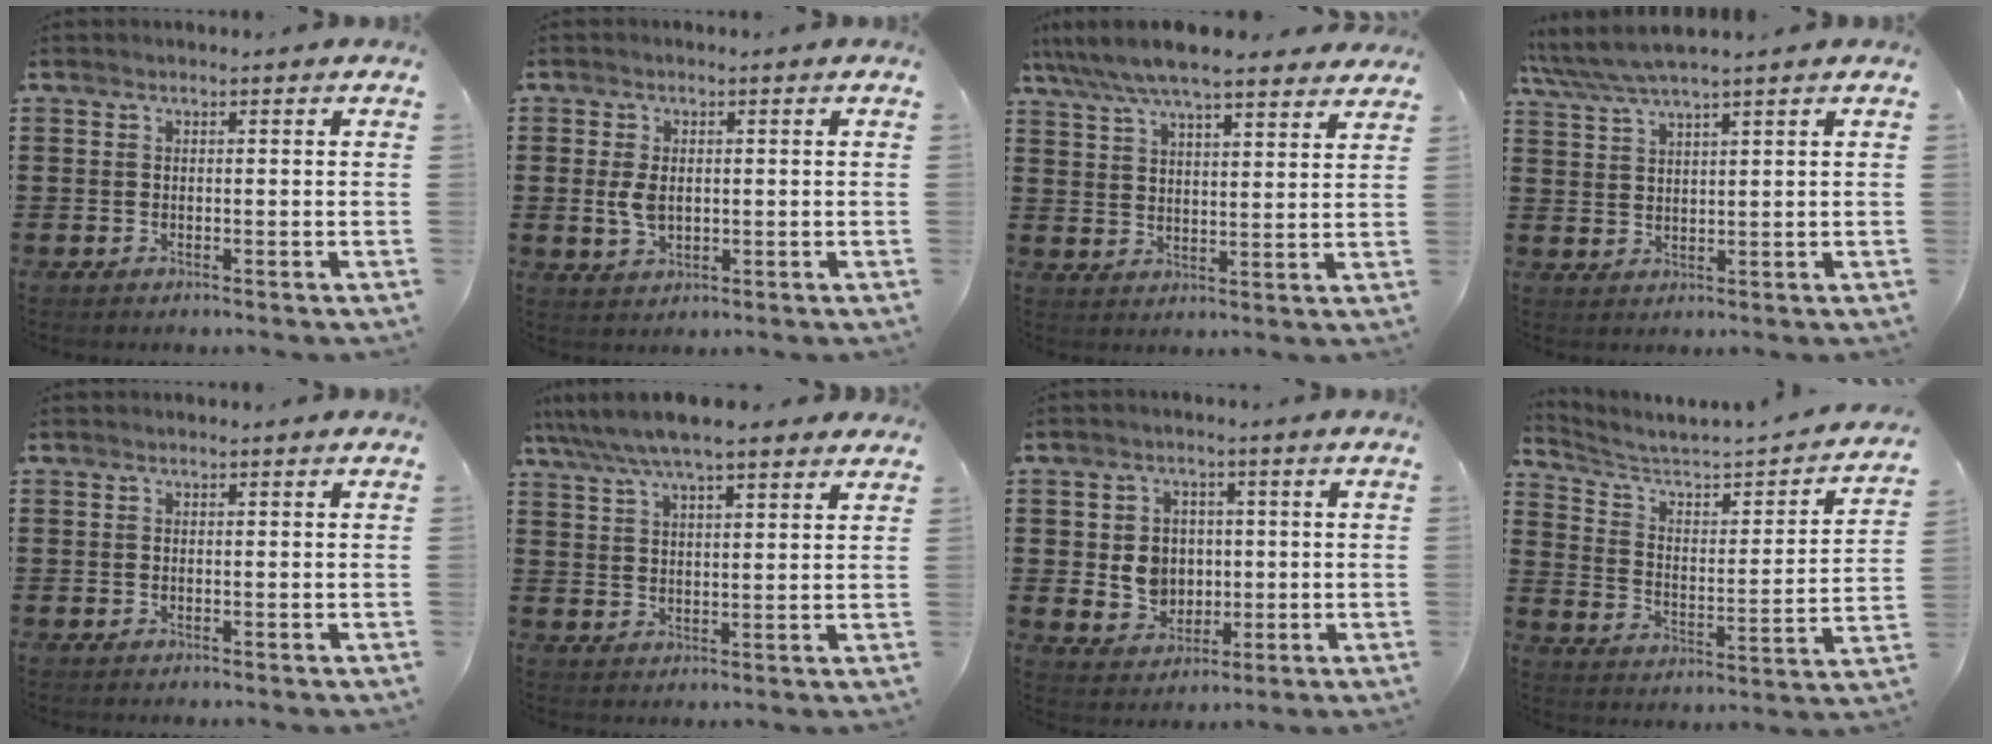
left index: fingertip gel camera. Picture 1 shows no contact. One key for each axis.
{"total": 3.5, "fx": 0.1, "fy": 2.2, "fz": 2.7, "tx": -0.071, "ty": 0.000, "tz": -0.003}
{"total": 7.5, "fx": 6.8, "fy": 0.9, "fz": 3.0, "tx": -0.083, "ty": -0.024, "tz": 0.120}
{"total": 4.3, "fx": 3.6, "fy": 0.2, "fz": 2.3, "tx": -0.055, "ty": -0.009, "tz": 0.064}
{"total": 0.0}
{"total": 7.2, "fx": 6.0, "fy": 1.4, "fz": 3.7, "tx": -0.090, "ty": -0.013, "tz": 0.107}
{"total": 5.4, "fx": 0.4, "fy": 5.0, "fz": 2.2, "tx": -0.044, "ty": 0.007, "tz": 0.004}
{"total": 3.1, "fx": 2.2, "fy": 1.2, "fz": 1.8, "tx": -0.055, "ty": -0.026, "tz": 0.023}